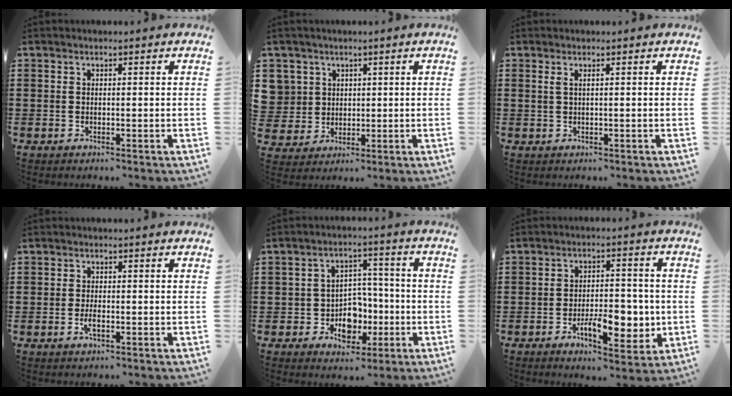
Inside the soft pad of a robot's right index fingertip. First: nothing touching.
{"total": 4.4, "force": [1.5, 4.1, 0.0], "torque": [-0.025, 0.012, 0.030]}
{"total": 0.8, "force": [0.3, -0.1, 0.8], "torque": [-0.016, -0.001, 0.006]}
{"total": 1.6, "force": [-0.6, 0.5, 1.4], "torque": [-0.029, -0.006, -0.010]}
{"total": 6.3, "force": [-1.8, 5.1, 3.2], "torque": [-0.058, 0.008, -0.027]}
{"total": 8.9, "force": [-2.6, 4.3, 7.4], "torque": [-0.100, -0.001, -0.043]}